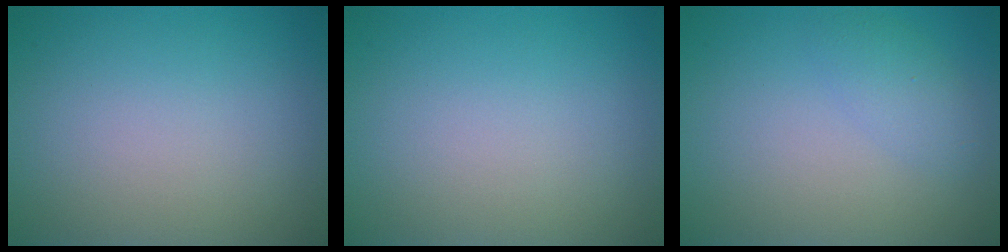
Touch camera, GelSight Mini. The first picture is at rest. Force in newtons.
{"total": 0.0}
{"total": 1.7, "press": 1.7, "slide": 0.0}